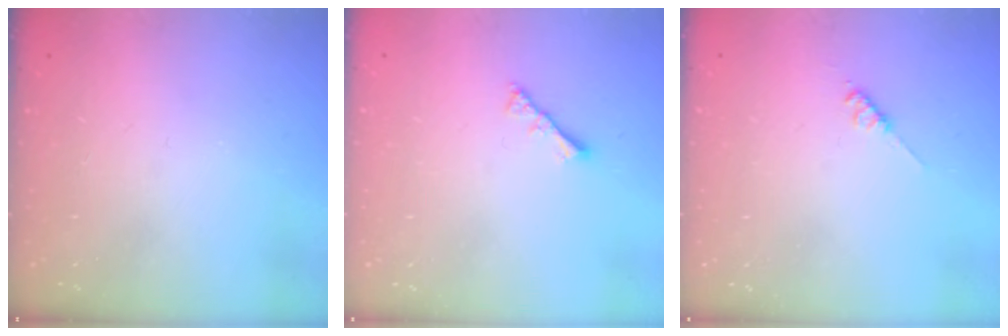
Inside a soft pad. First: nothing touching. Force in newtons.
{"total": 2.8, "press": 2.8, "slide": 0.6}
{"total": 2.8, "press": 2.8, "slide": 0.5}